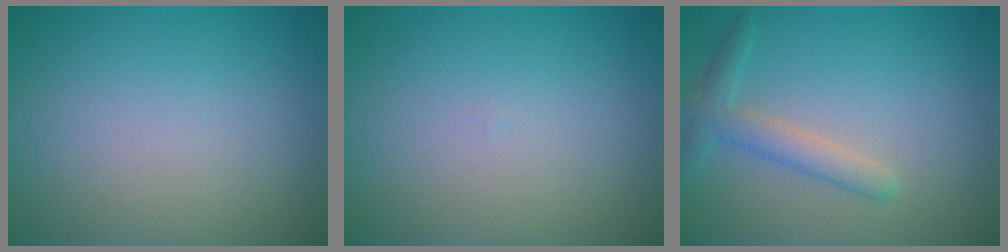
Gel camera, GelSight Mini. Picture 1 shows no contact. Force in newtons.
{"total": 0.0}
{"total": 2.6, "press": 2.6, "slide": 0.1}